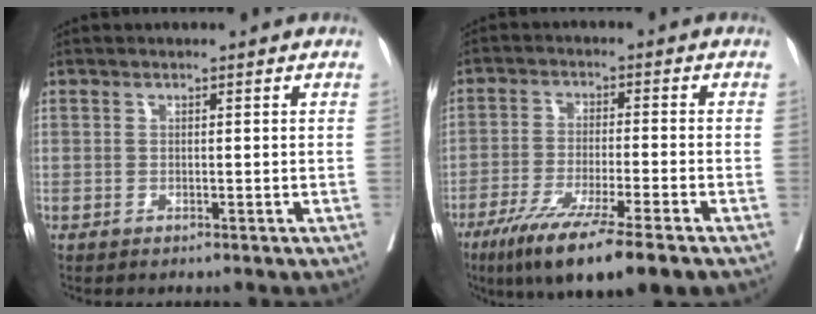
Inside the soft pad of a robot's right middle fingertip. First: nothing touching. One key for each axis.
{"total": 12.9, "fx": -8.4, "fy": 0.0, "fz": 9.7, "tx": -0.169, "ty": -0.040, "tz": -0.137}